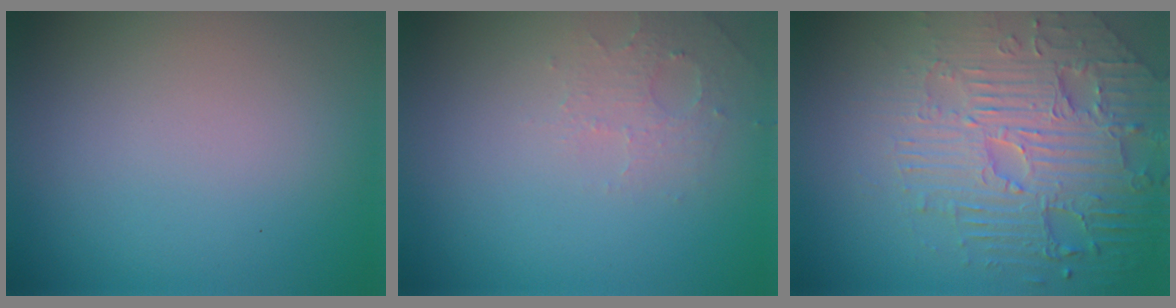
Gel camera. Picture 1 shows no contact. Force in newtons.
{"total": 1.8, "press": 1.7, "slide": 0.4}
{"total": 7.1, "press": 5.4, "slide": 4.6}